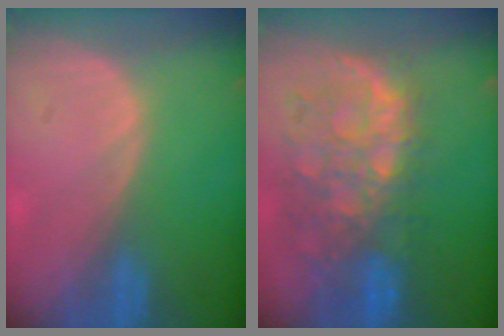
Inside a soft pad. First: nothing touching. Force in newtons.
{"total": 11.2, "press": 9.8, "slide": 5.5}